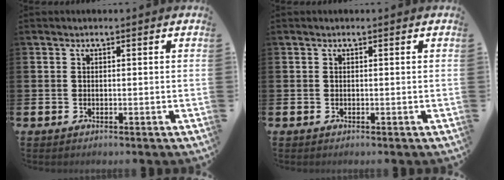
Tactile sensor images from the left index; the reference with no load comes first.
{"total": 0.0}